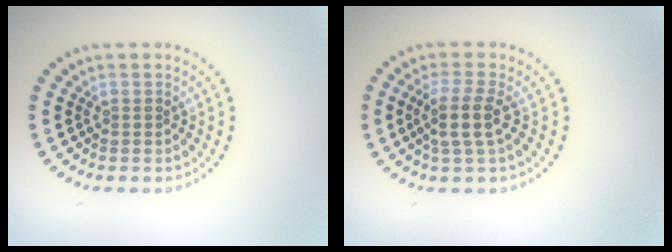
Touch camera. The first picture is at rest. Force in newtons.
{"total": 2.7, "press": 2.3, "slide": 1.5}